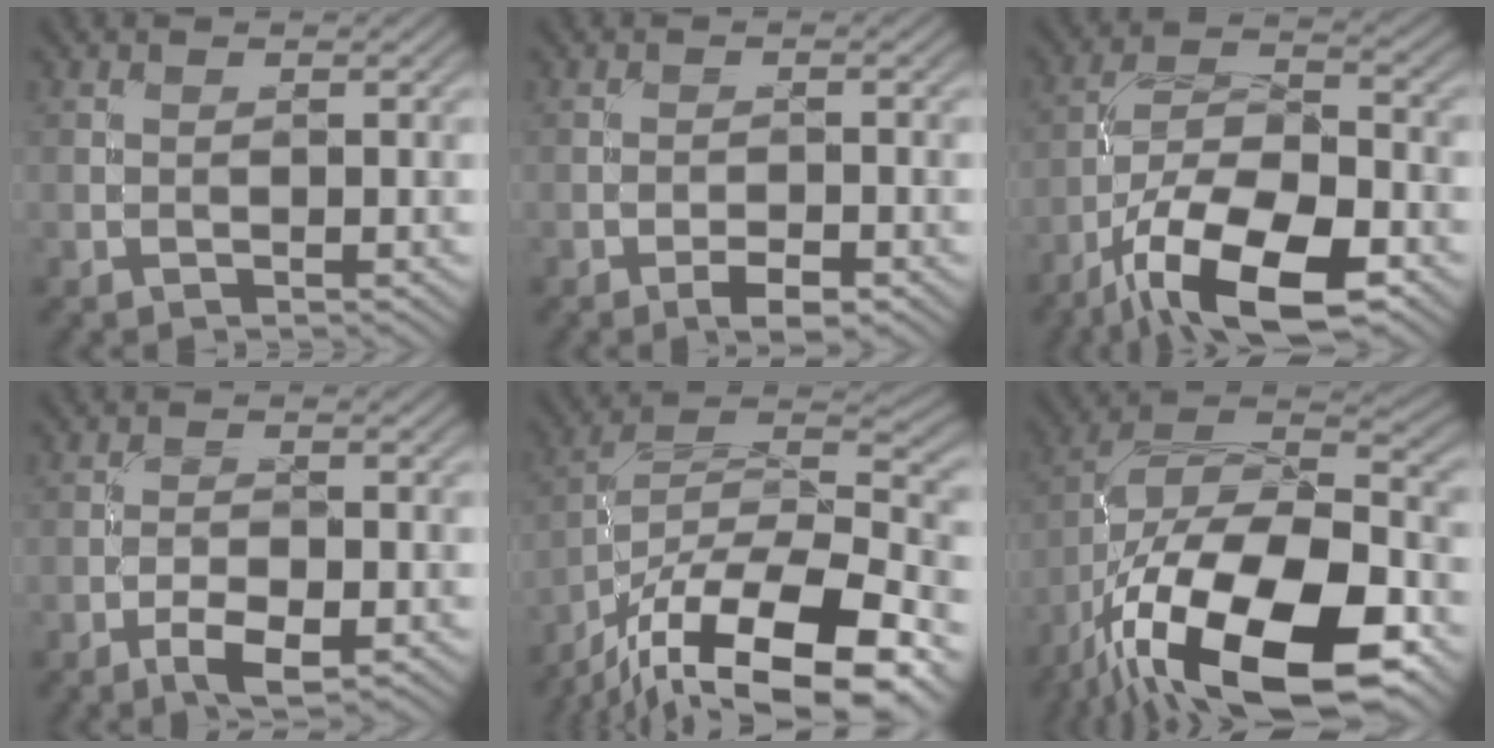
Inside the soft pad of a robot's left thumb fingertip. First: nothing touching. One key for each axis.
{"total": 2.8, "fx": -1.7, "fy": 0.9, "fz": 2.0, "tx": -0.034, "ty": 0.001, "tz": -0.032}
{"total": 14.5, "fx": -8.5, "fy": 5.3, "fz": 10.5, "tx": -0.196, "ty": -0.005, "tz": -0.162}
{"total": 4.0, "fx": -2.2, "fy": 1.2, "fz": 3.1, "tx": -0.053, "ty": 0.002, "tz": -0.039}
{"total": 18.4, "fx": -12.3, "fy": 6.8, "fz": 11.9, "tx": -0.210, "ty": -0.029, "tz": -0.203}
{"total": 19.8, "fx": -10.6, "fy": 8.5, "fz": 14.5, "tx": -0.273, "ty": -0.024, "tz": -0.176}